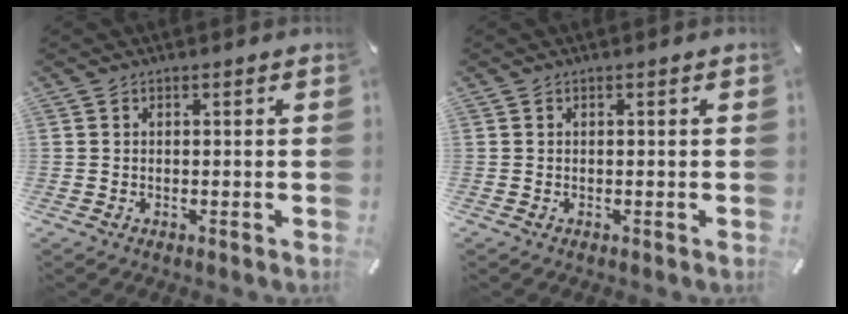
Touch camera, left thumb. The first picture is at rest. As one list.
[{"total": 0.0}]